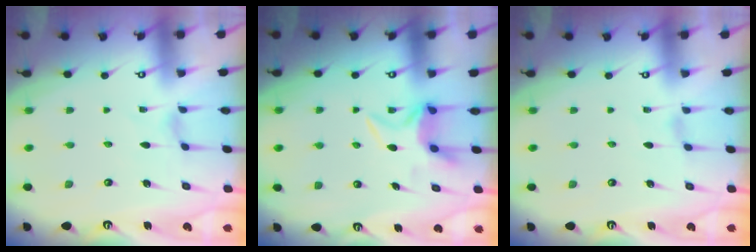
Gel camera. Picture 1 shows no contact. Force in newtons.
{"total": 5.3, "press": 5.2, "slide": 0.9}
{"total": 0.6, "press": 0.5, "slide": 0.3}